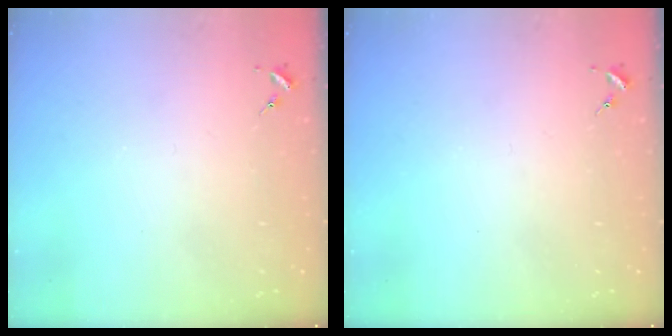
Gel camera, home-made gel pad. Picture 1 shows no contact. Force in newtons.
{"total": 0.0}